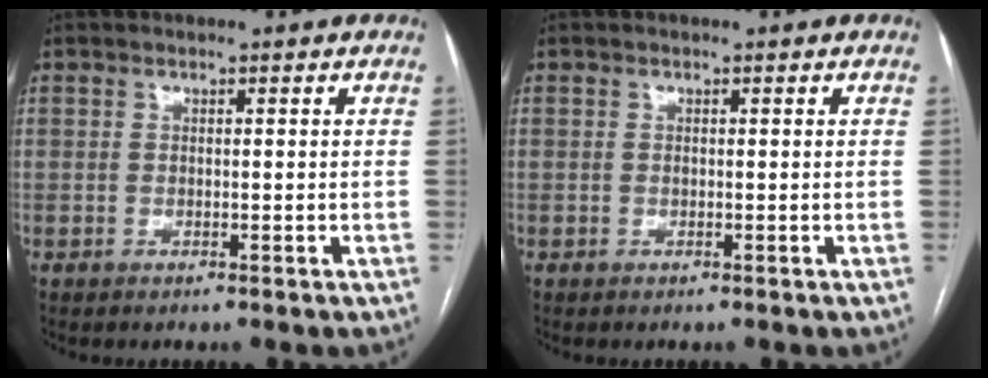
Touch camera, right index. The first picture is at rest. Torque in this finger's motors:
{"motor_torque": [0.00, 0.02, 0.00, 0.02]}